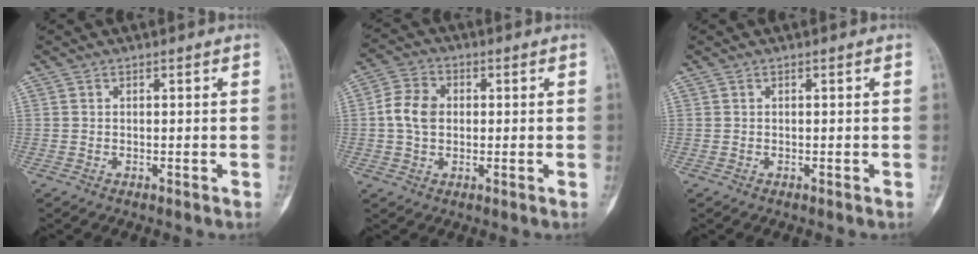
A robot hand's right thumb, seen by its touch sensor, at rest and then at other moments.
{"total": 6.8, "force": [0.3, 5.2, 4.4], "torque": [-0.077, 0.012, -0.001]}
{"total": 0.0}